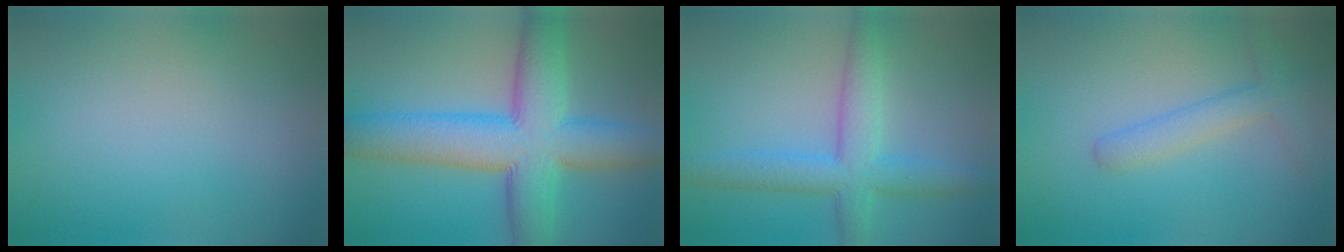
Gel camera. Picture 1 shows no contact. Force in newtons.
{"total": 10.6, "press": 10.6, "slide": 0.4}
{"total": 5.3, "press": 5.3, "slide": 0.1}
{"total": 2.7, "press": 2.7, "slide": 0.1}